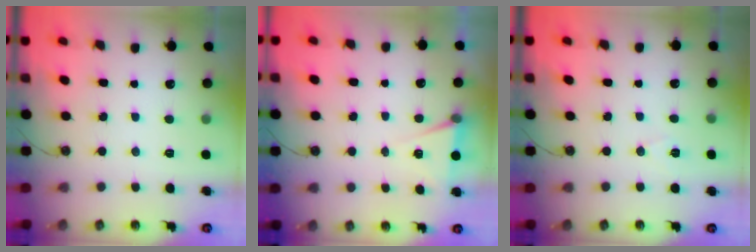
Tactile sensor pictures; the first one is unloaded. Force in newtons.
{"total": 5.5, "press": 3.3, "slide": 4.4}
{"total": 6.1, "press": 4.2, "slide": 4.4}